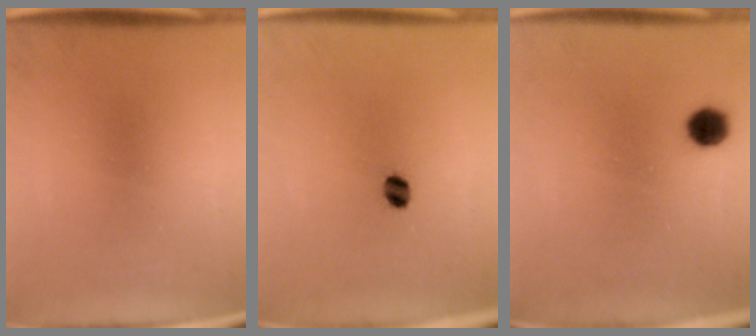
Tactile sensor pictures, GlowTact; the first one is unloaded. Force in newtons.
{"total": 2.8}
{"total": 4.2}